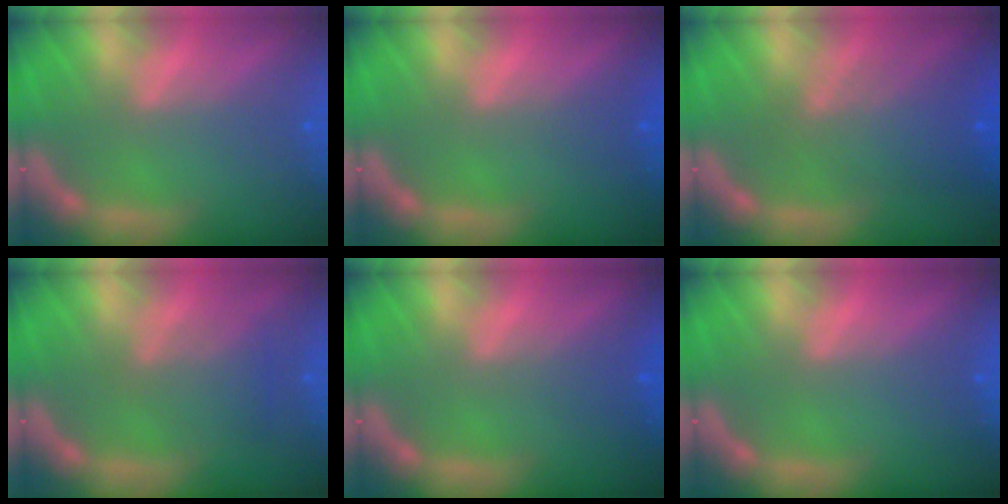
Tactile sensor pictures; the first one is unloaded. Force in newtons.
{"total": 0.9}
{"total": 5.6}
{"total": 3.0}
{"total": 1.4}
{"total": 0.0}